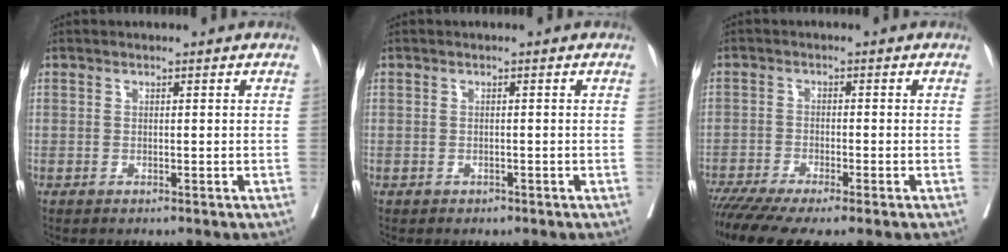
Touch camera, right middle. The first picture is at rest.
{"total": 0.5, "force": [-0.3, 0.4, 0.1], "torque": [-0.006, 0.000, -0.006]}
{"total": 10.1, "force": [-7.7, 1.1, 6.4], "torque": [-0.105, -0.014, -0.128]}